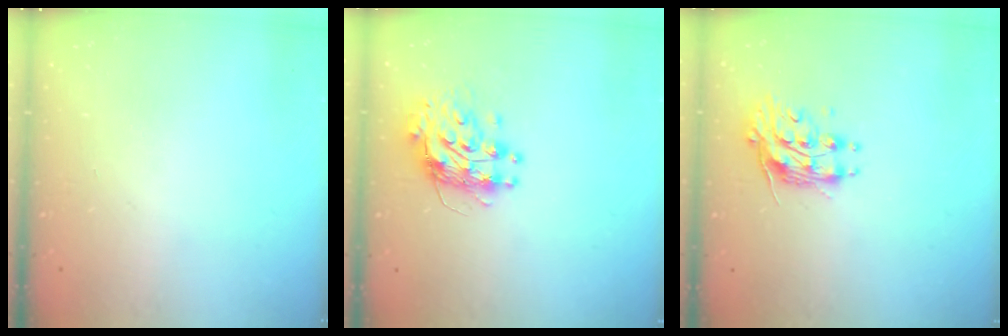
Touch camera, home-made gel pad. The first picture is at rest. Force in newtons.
{"total": 9.1, "press": 9.1, "slide": 0.8}
{"total": 10.9, "press": 10.9, "slide": 0.5}